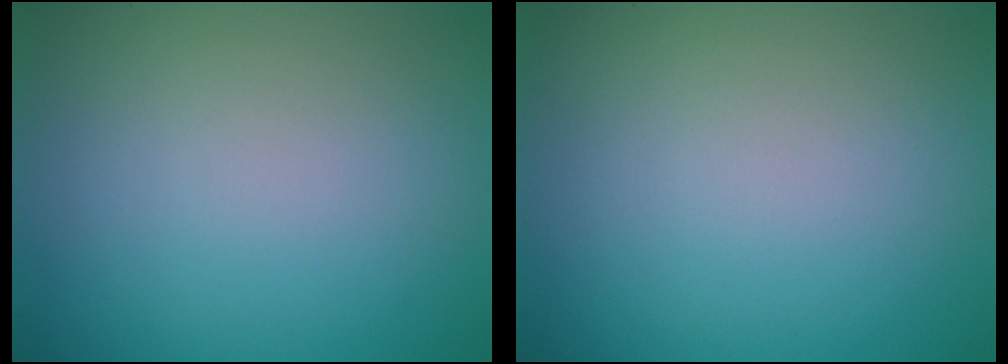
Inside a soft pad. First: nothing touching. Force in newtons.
{"total": 0.0}